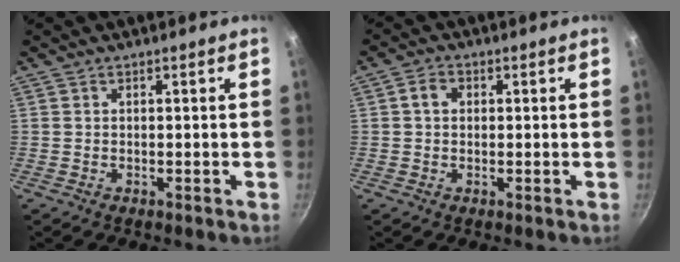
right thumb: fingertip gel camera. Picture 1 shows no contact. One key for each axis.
{"total": 2.8, "fx": 0.5, "fy": 2.2, "fz": 1.7, "tx": -0.023, "ty": 0.007, "tz": 0.004}